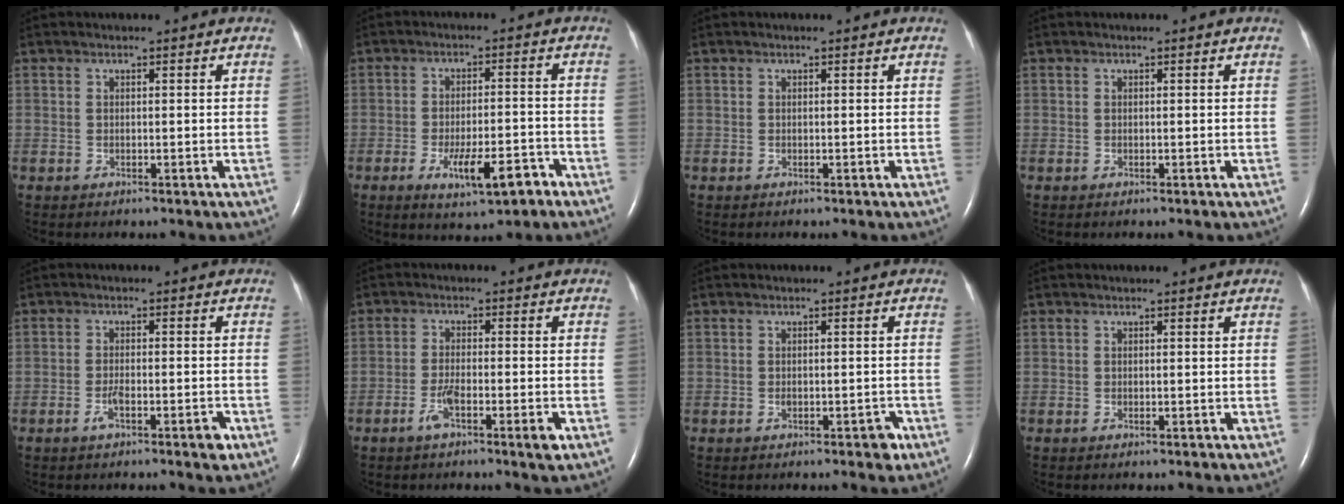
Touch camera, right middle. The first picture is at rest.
{"total": 7.9, "force": [-4.3, 1.9, 6.4], "torque": [-0.107, -0.007, -0.061]}
{"total": 0.0}
{"total": 0.0}
{"total": 4.1, "force": [-2.2, 0.8, 3.3], "torque": [-0.057, 0.000, -0.037]}
{"total": 5.0, "force": [-2.6, 0.4, 4.2], "torque": [-0.082, -0.005, -0.048]}
{"total": 2.5, "force": [-1.4, 1.0, 1.8], "torque": [-0.022, 0.003, -0.017]}
{"total": 0.0}